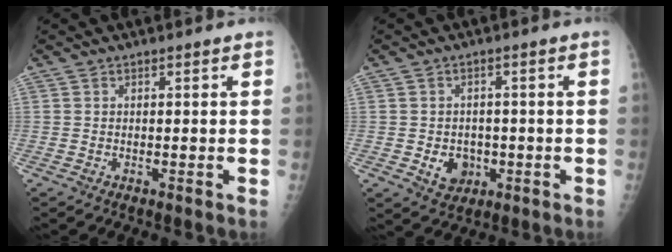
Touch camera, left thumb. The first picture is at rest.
{"total": 5.3, "force": [-1.4, 4.3, 2.7], "torque": [-0.016, 0.007, -0.012]}